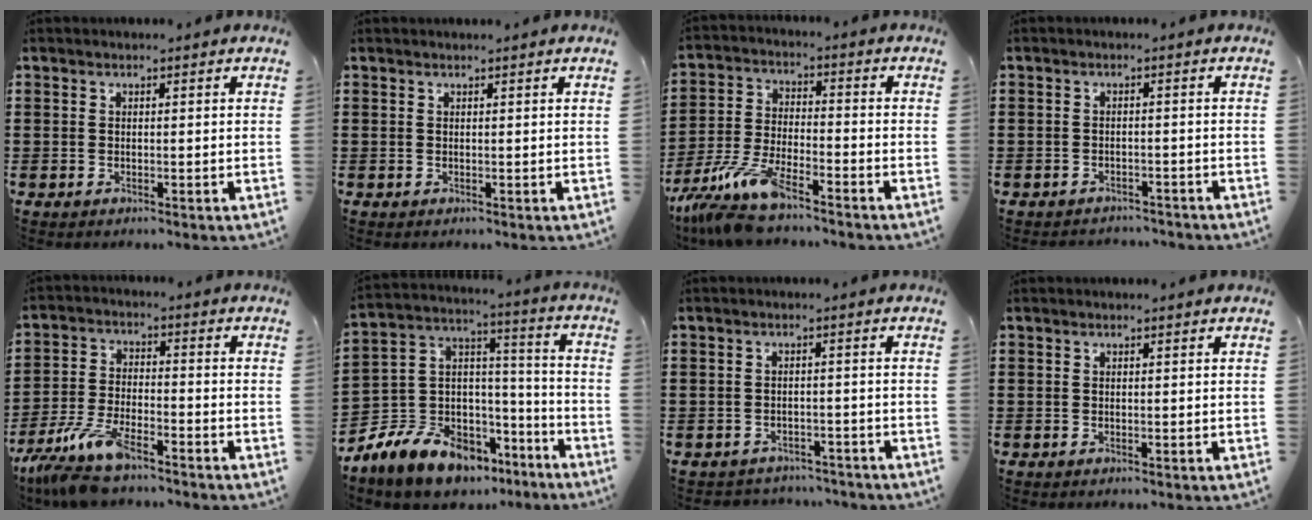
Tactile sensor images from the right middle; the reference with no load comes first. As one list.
[{"total": 0.0}, {"total": 9.5, "force": [-7.9, 1.2, 5.1], "torque": [-0.119, -0.005, -0.157]}, {"total": 1.9, "force": [-1.8, 0.3, -0.2], "torque": [-0.004, -0.001, -0.042]}, {"total": 9.3, "force": [-7.5, 1.9, 5.1], "torque": [-0.119, -0.003, -0.145]}, {"total": 10.4, "force": [-8.1, 6.0, 2.6], "torque": [-0.091, 0.008, -0.160]}, {"total": 2.2, "force": [-2.1, 0.4, -0.2], "torque": [-0.005, 0.000, -0.048]}, {"total": 0.0}]